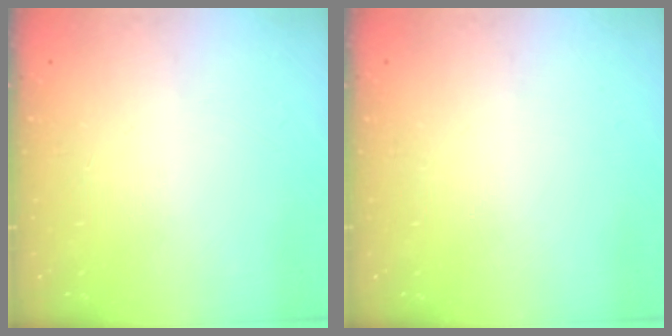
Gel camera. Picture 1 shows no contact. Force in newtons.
{"total": 0.0}